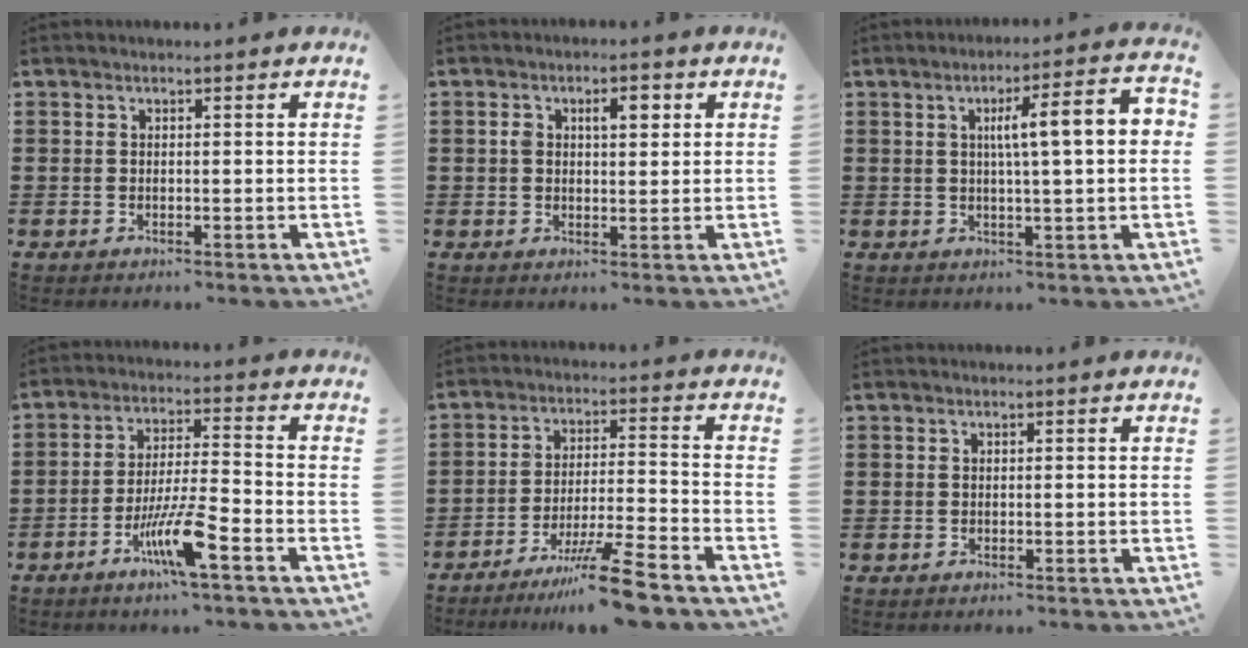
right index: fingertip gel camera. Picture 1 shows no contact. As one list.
[{"total": 3.6, "force": [1.0, 1.8, 3.0], "torque": [-0.046, 0.006, 0.011]}, {"total": 8.0, "force": [1.1, 0.7, 7.9], "torque": [-0.131, -0.005, 0.006]}, {"total": 8.8, "force": [-4.6, 1.0, 7.4], "torque": [-0.144, -0.002, -0.086]}, {"total": 10.3, "force": [-7.8, 0.0, 6.6], "torque": [-0.111, 0.008, -0.149]}, {"total": 0.0}]